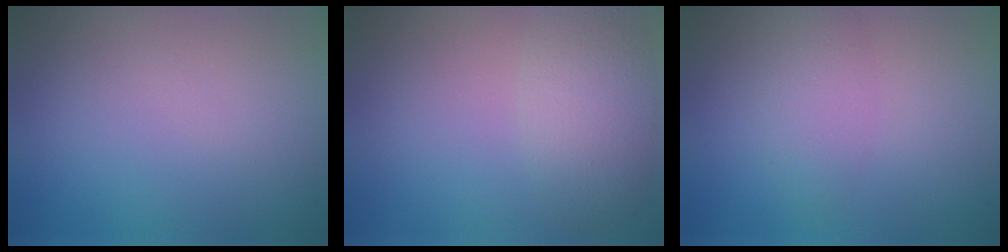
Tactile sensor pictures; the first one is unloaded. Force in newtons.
{"total": 3.7, "press": 3.7, "slide": 0.1}
{"total": 2.2, "press": 2.2, "slide": 0.0}